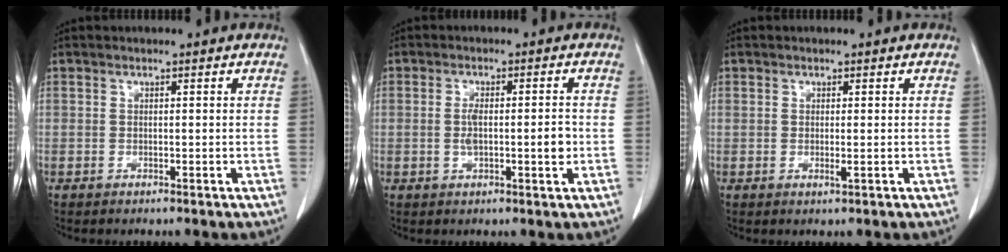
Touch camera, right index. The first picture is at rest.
{"total": 5.0, "force": [-0.6, 1.2, 4.8], "torque": [-0.090, 0.002, -0.009]}
{"total": 1.2, "force": [-0.2, 0.0, 1.2], "torque": [-0.025, -0.005, -0.002]}